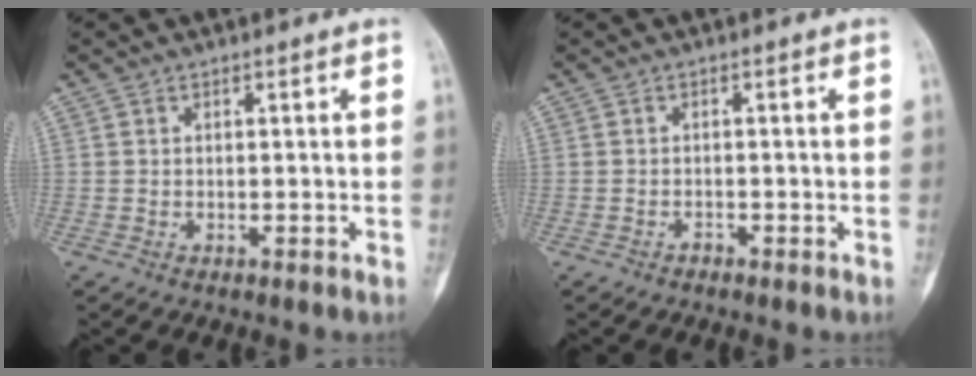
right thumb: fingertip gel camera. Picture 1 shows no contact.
{"total": 0.7, "force": [-0.6, 0.3, 0.1], "torque": [-0.003, 0.002, -0.013]}